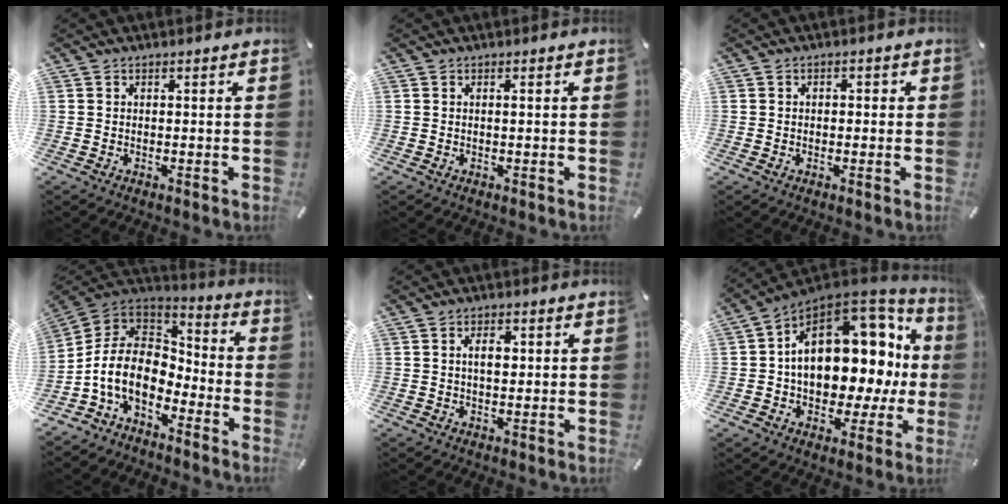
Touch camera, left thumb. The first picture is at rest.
{"total": 0.5, "force": [0.1, 0.1, 0.5], "torque": [-0.010, -0.001, 0.001]}
{"total": 1.4, "force": [-0.5, 1.1, 0.8], "torque": [-0.014, 0.007, -0.012]}
{"total": 12.8, "force": [-5.8, 8.6, 7.4], "torque": [-0.176, 0.016, -0.110]}
{"total": 3.9, "force": [0.6, 2.2, 3.1], "torque": [-0.048, 0.002, 0.005]}
{"total": 21.8, "force": [3.2, 14.1, 16.3], "torque": [-0.237, -0.030, 0.062]}